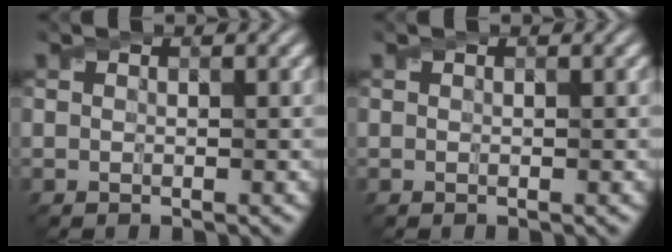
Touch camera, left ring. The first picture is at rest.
{"total": 0.0}